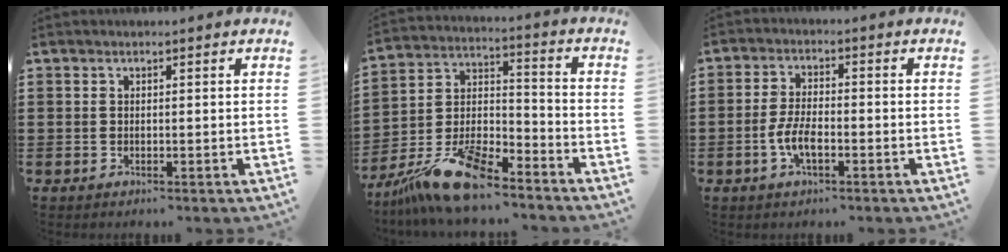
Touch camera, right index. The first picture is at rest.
{"total": 13.2, "force": [-11.0, 3.3, 6.5], "torque": [-0.132, 0.034, -0.209]}
{"total": 4.9, "force": [-1.7, 1.8, 4.2], "torque": [-0.100, -0.006, -0.038]}